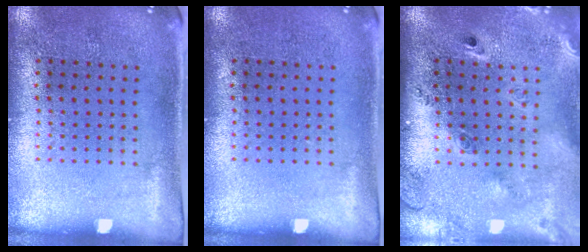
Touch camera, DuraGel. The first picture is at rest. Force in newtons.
{"total": 0.0}
{"total": 2.6, "press": 1.9, "slide": 1.8}